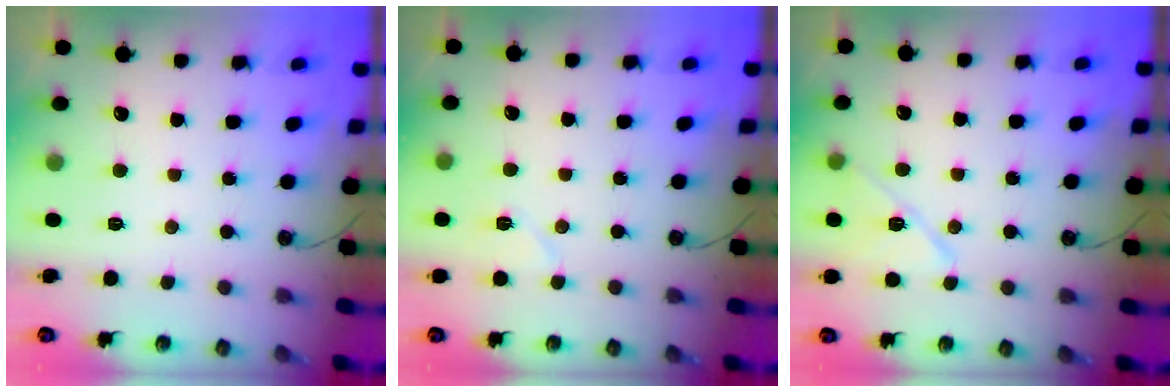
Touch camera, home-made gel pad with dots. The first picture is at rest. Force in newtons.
{"total": 6.6, "press": 6.6, "slide": 0.5}
{"total": 10.1, "press": 10.0, "slide": 1.4}